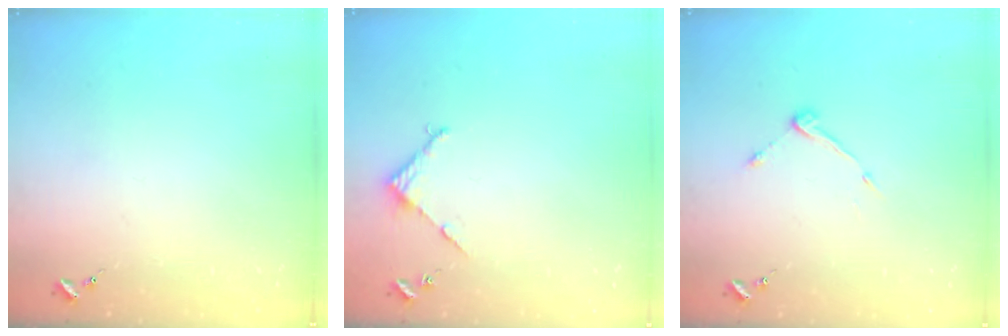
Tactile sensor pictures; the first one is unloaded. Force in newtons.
{"total": 2.9, "press": 2.8, "slide": 0.2}
{"total": 6.5, "press": 6.5, "slide": 0.6}